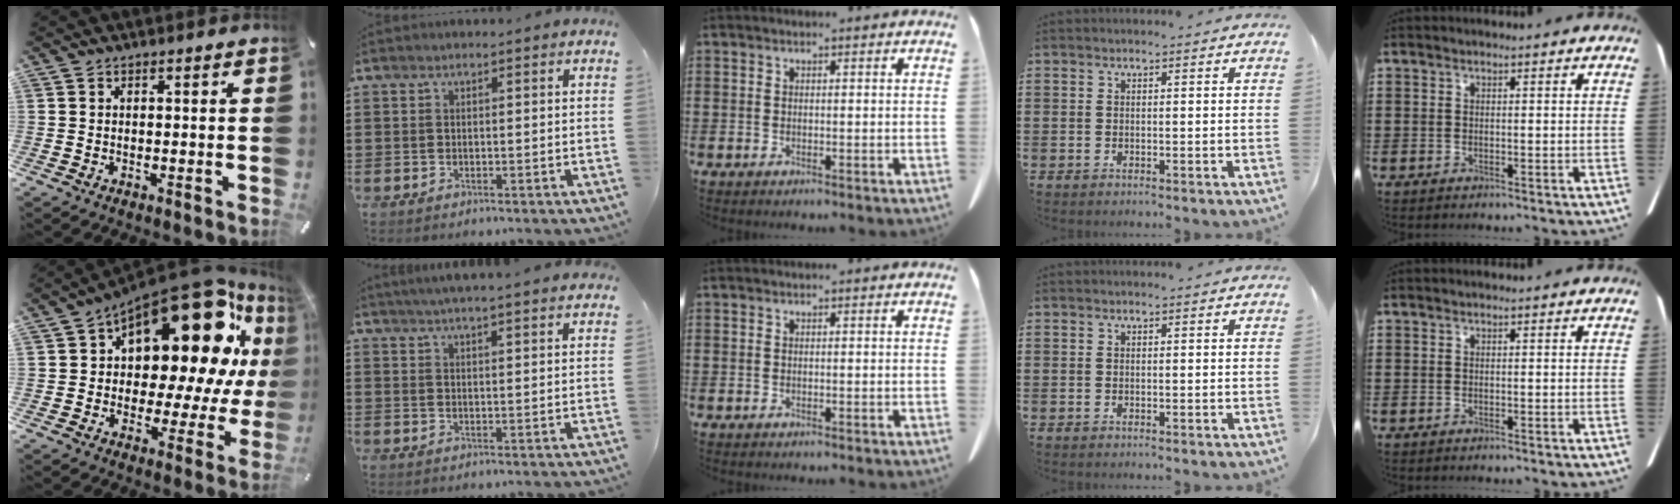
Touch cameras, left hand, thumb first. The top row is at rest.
{"thumb": {"total": 23.2, "force": [12.3, 10.9, 16.4], "torque": [-0.238, -0.109, 0.205]}, "index": {"total": 3.4, "force": [3.3, -0.7, 0.8], "torque": [-0.026, -0.011, 0.057]}}